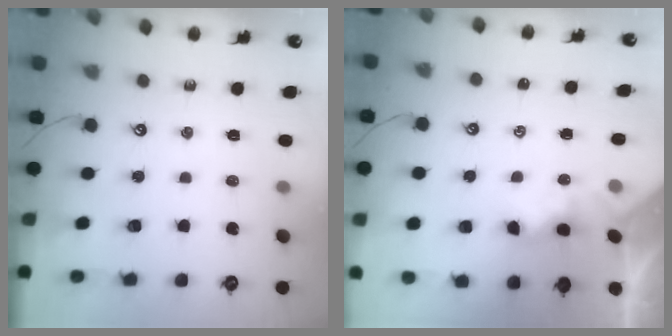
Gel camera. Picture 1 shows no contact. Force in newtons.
{"total": 1.7, "press": 1.6, "slide": 0.5}